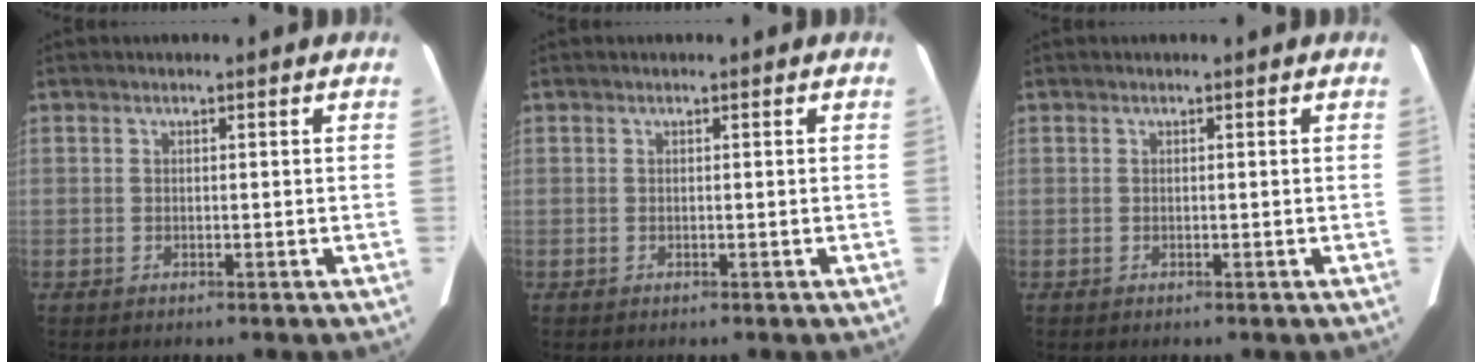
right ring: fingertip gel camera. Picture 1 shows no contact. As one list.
[{"total": 0.0}, {"total": 0.0}]